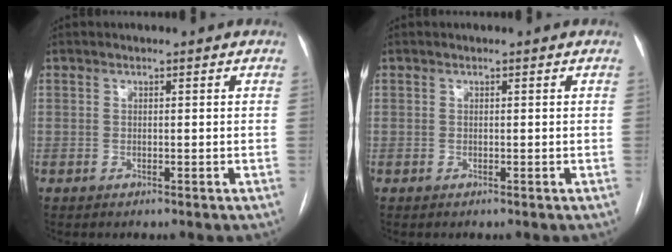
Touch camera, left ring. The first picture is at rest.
{"total": 0.0}